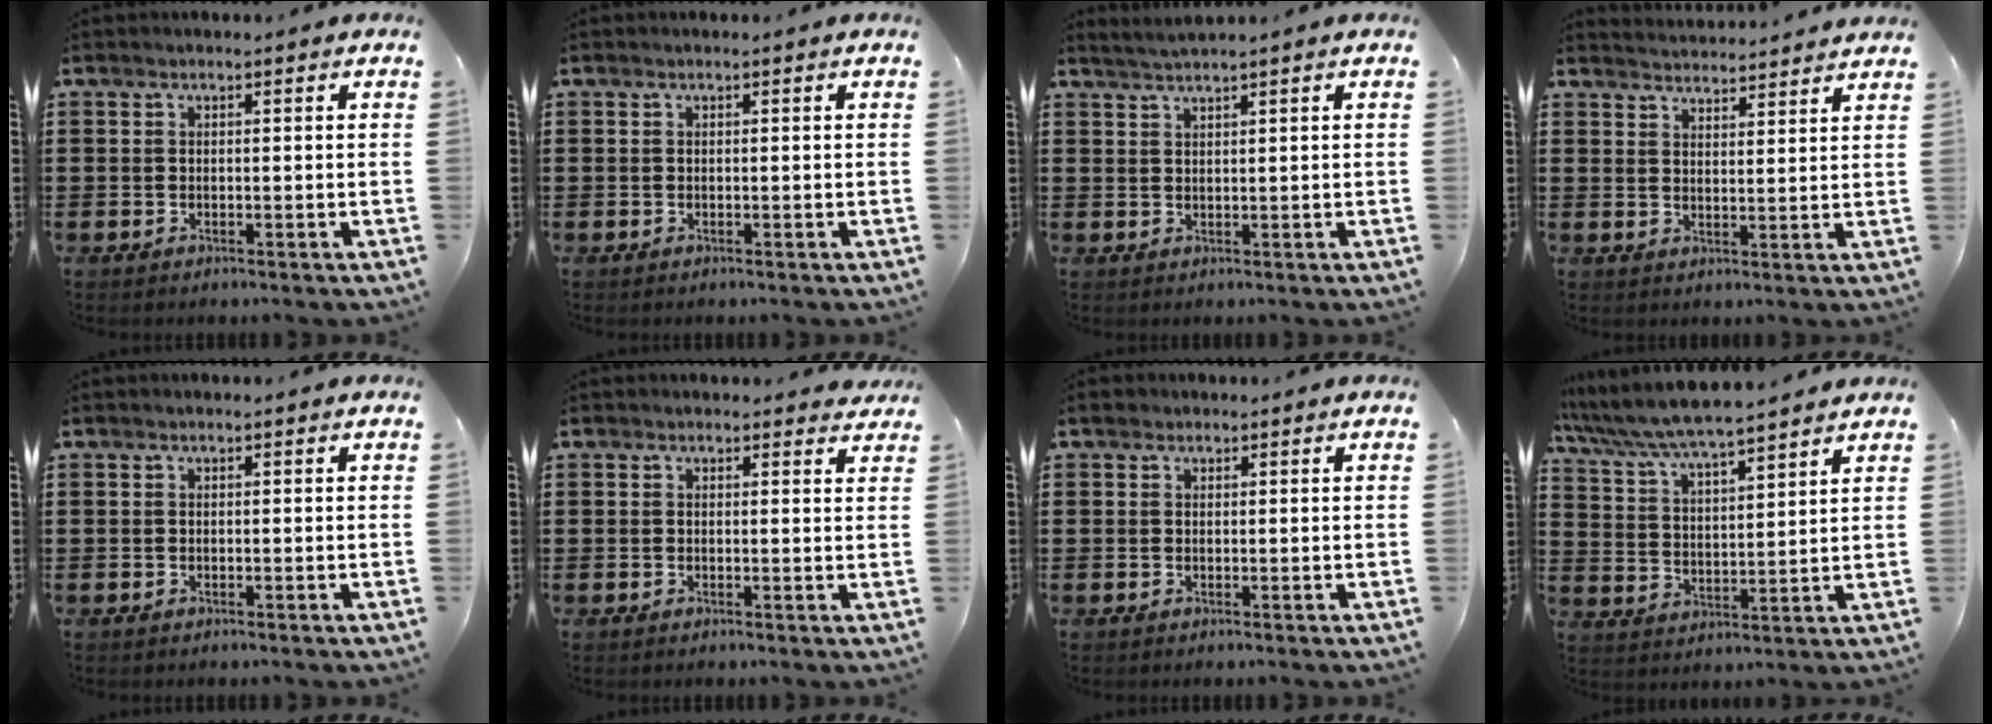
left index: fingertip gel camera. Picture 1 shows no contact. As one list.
[{"total": 0.0}, {"total": 1.6, "force": [1.4, -0.4, 0.6], "torque": [-0.011, 0.000, 0.028]}, {"total": 3.3, "force": [3.3, -0.3, -0.3], "torque": [-0.004, -0.019, 0.060]}, {"total": 0.0}, {"total": 1.3, "force": [1.1, 0.6, 0.2], "torque": [0.000, 0.002, 0.020]}, {"total": 0.9, "force": [0.7, 0.6, 0.2], "torque": [-0.006, 0.005, 0.013]}, {"total": 5.7, "force": [5.5, 0.0, 1.8], "torque": [-0.060, -0.036, 0.091]}]